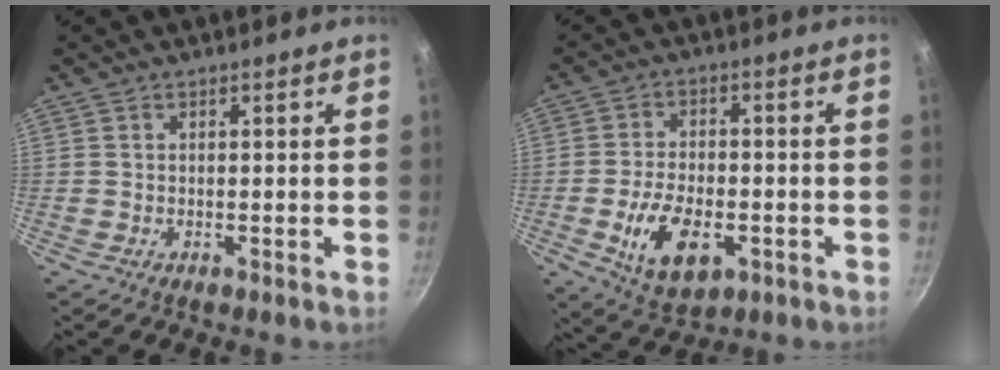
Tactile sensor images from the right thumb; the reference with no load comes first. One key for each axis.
{"total": 11.8, "fx": -3.6, "fy": 6.6, "fz": 9.1, "tx": -0.151, "ty": 0.009, "tz": -0.053}